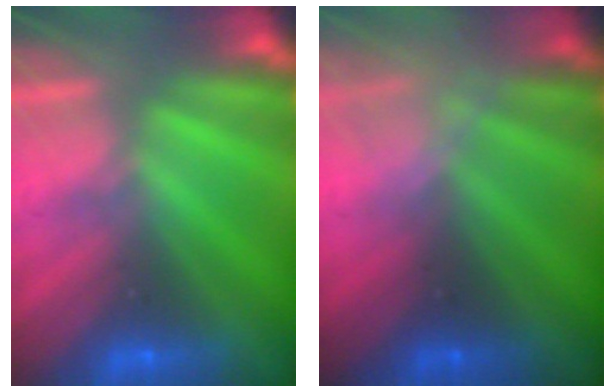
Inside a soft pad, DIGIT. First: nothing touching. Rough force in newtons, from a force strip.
{"total": 2.3}